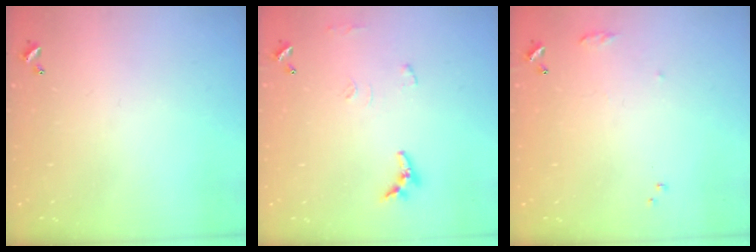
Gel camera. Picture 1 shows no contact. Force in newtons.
{"total": 7.1, "press": 7.1, "slide": 0.5}
{"total": 6.9, "press": 6.9, "slide": 0.9}